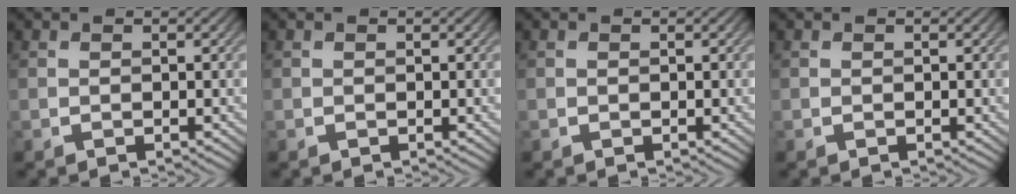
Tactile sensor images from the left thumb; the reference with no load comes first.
{"total": 0.0}
{"total": 0.0}
{"total": 0.0}